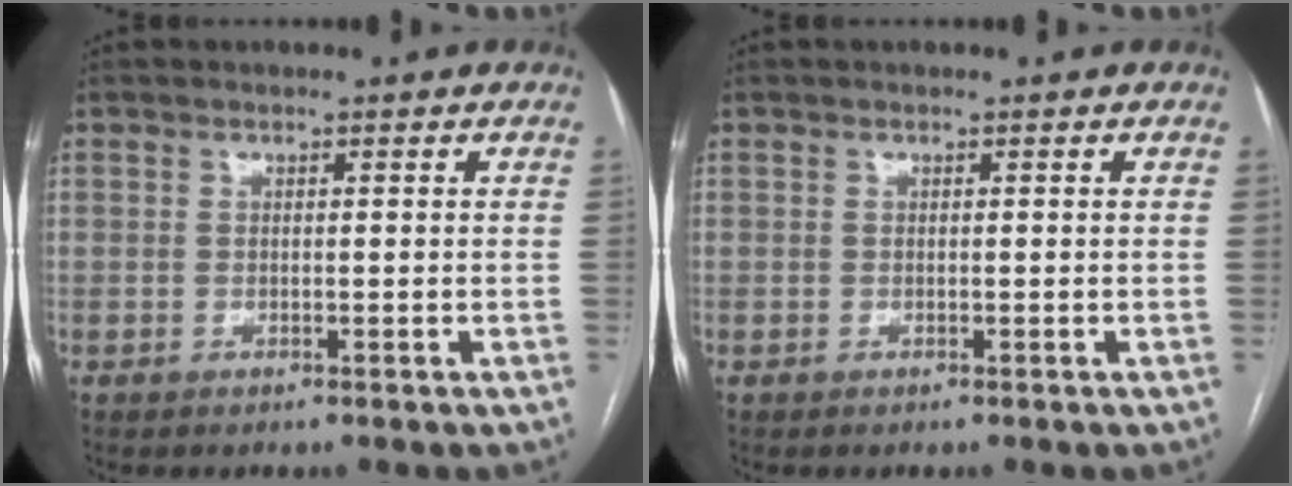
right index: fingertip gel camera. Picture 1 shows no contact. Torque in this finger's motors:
{"motor_torque": [0.02, 0.06, 0.00, 0.00]}